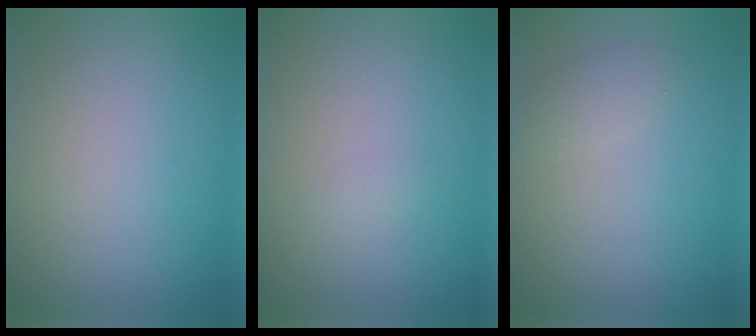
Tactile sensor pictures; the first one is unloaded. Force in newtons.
{"total": 0.5, "press": 0.5, "slide": 0.0}
{"total": 1.2, "press": 1.2, "slide": 0.0}